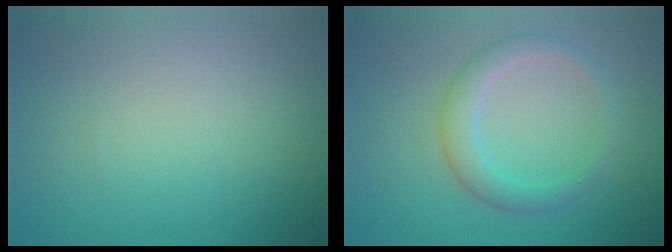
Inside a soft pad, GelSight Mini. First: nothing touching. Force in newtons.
{"total": 2.8, "press": 2.8, "slide": 0.2}